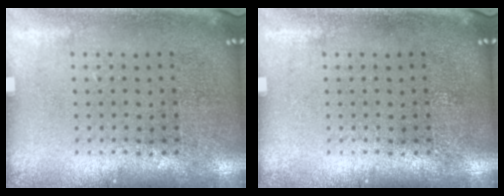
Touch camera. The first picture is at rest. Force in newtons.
{"total": 0.0}